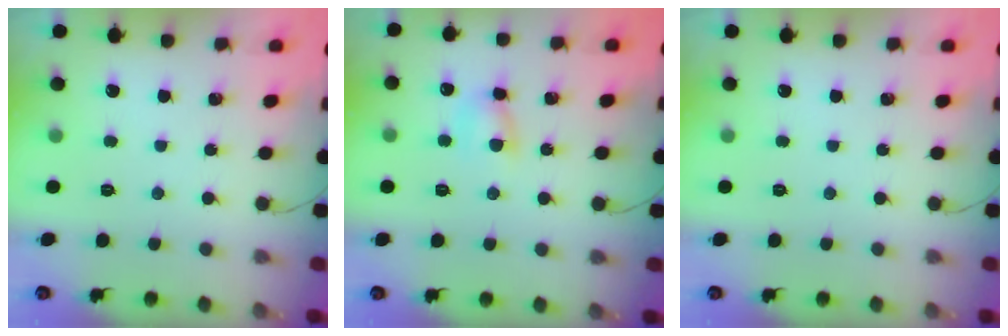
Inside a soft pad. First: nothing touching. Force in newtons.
{"total": 5.6, "press": 5.6, "slide": 0.2}
{"total": 0.0}